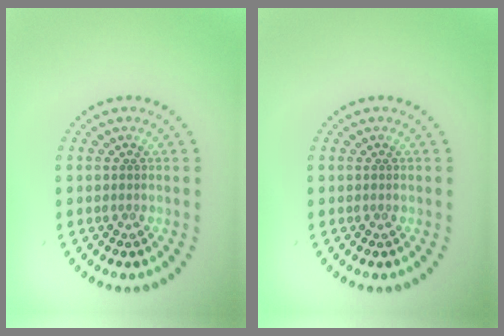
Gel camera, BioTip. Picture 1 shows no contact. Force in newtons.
{"total": 0.0}